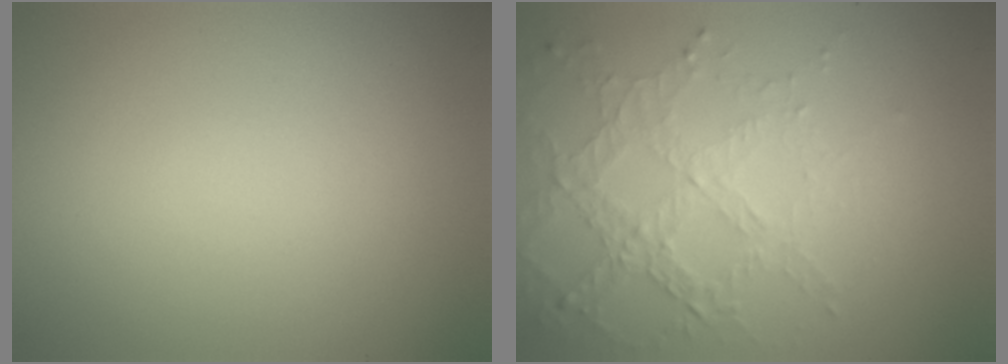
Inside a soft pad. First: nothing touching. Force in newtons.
{"total": 4.7, "press": 3.3, "slide": 3.3}